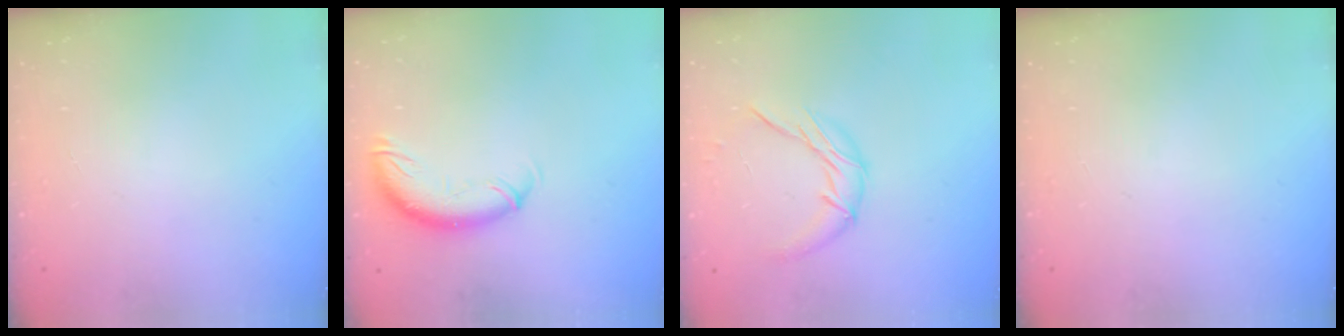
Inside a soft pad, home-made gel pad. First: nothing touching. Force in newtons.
{"total": 11.0, "press": 11.0, "slide": 0.8}
{"total": 9.4, "press": 9.4, "slide": 0.2}
{"total": 0.0}